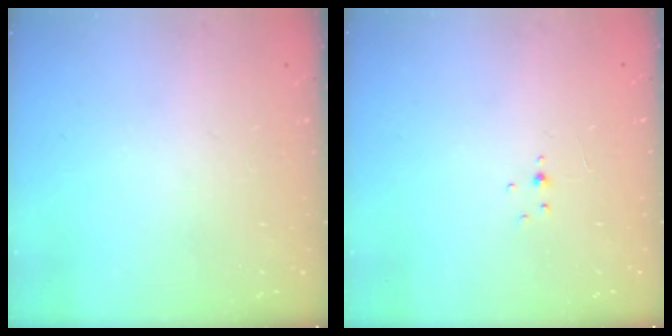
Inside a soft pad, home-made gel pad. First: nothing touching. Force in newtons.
{"total": 2.9, "press": 2.8, "slide": 0.9}